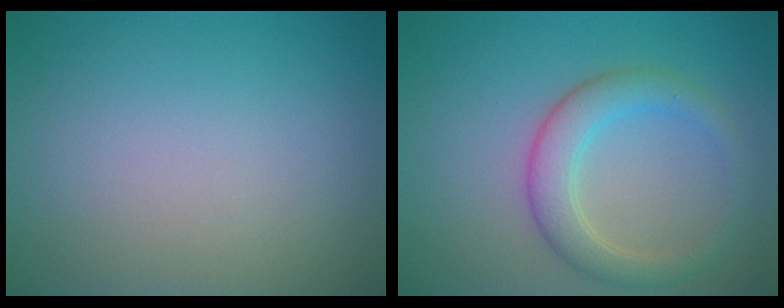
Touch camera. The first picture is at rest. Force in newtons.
{"total": 3.8, "press": 3.8, "slide": 0.2}